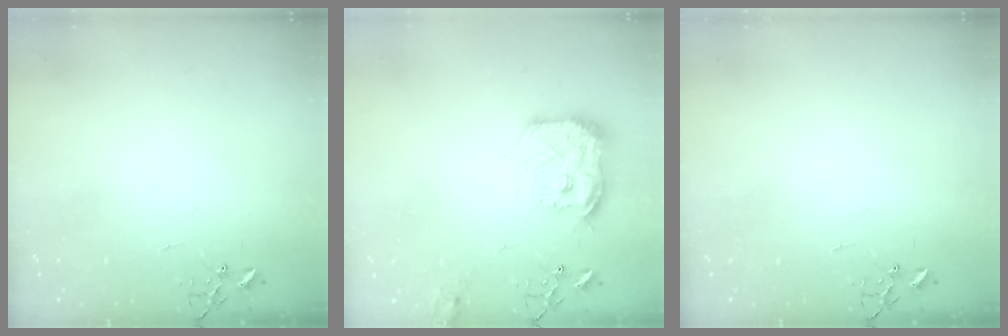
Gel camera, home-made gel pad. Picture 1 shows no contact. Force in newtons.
{"total": 15.7, "press": 15.6, "slide": 1.4}
{"total": 0.0}